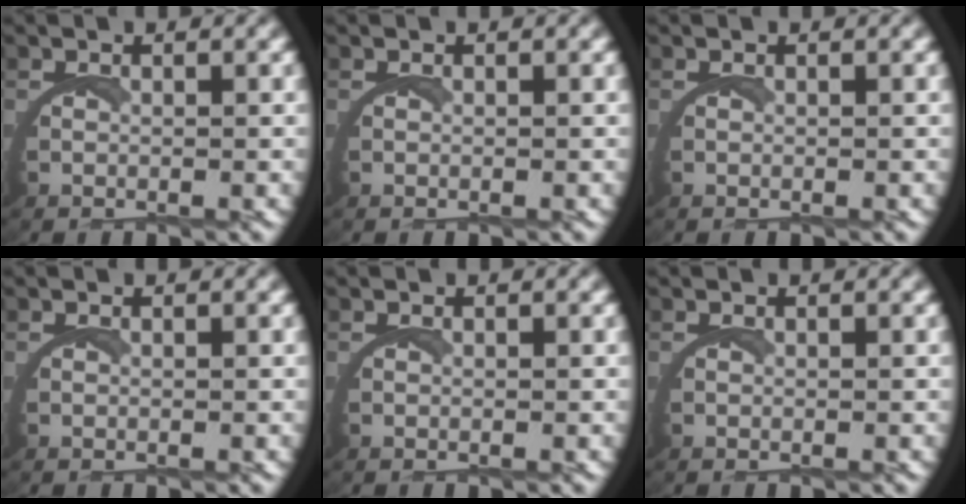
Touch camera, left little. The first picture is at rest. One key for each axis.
{"total": 0.0}
{"total": 0.0}
{"total": 0.0}
{"total": 0.0}
{"total": 0.0}